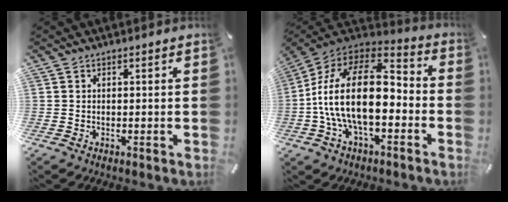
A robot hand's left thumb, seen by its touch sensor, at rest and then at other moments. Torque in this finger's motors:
{"motor_torque": [0.70, 3.89, 1.74, 1.03, 1.05]}